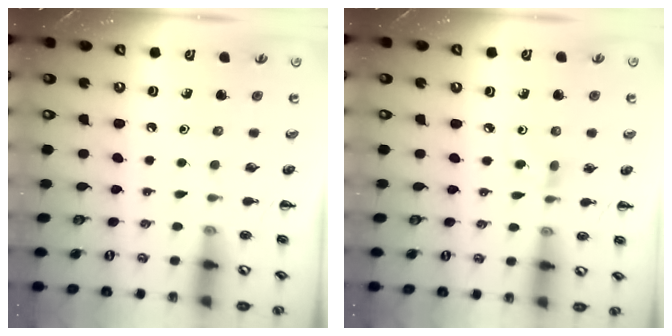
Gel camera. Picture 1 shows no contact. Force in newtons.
{"total": 3.9, "press": 3.5, "slide": 1.6}